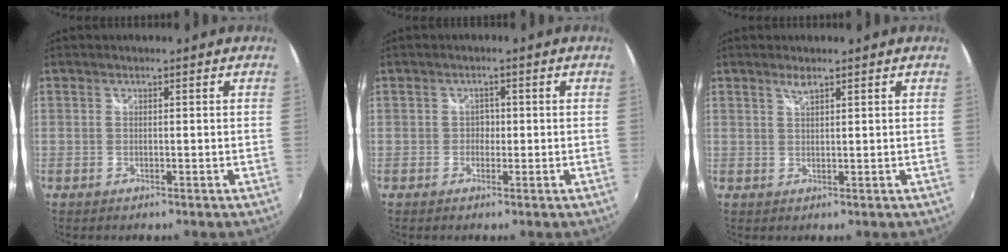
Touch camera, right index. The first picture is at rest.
{"total": 1.5, "force": [-0.4, 1.4, 0.3], "torque": [-0.003, 0.002, -0.007]}
{"total": 1.7, "force": [1.3, 0.3, 1.1], "torque": [-0.019, 0.003, 0.023]}